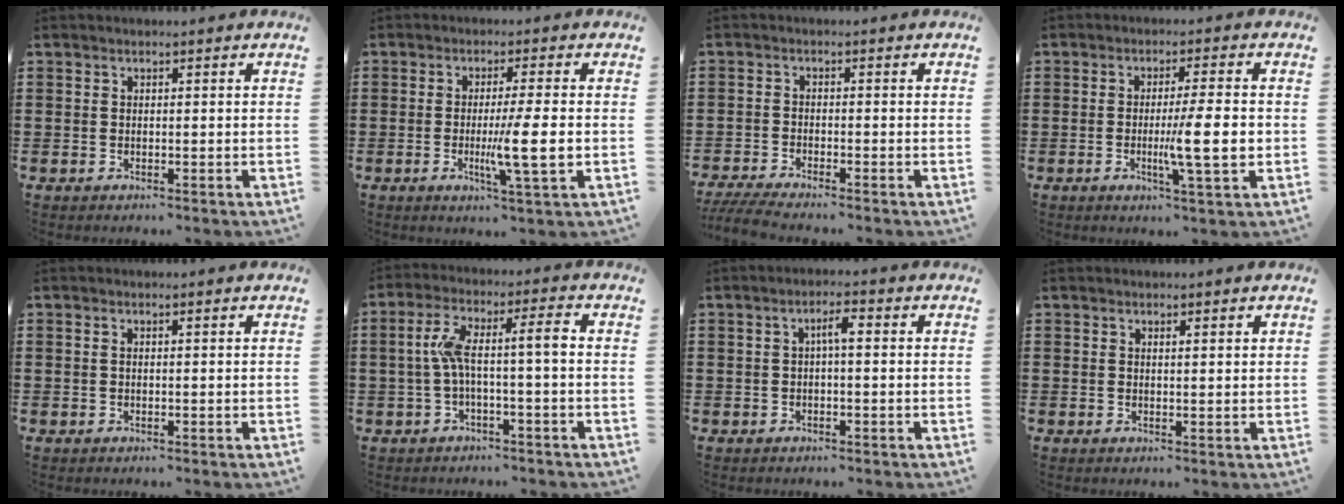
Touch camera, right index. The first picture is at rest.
{"total": 7.5, "force": [-1.2, -0.1, 7.4], "torque": [-0.131, -0.018, -0.023]}
{"total": 3.3, "force": [-3.2, -0.1, 0.8], "torque": [-0.027, -0.009, -0.068]}
{"total": 8.3, "force": [-1.2, 0.7, 8.2], "torque": [-0.135, -0.015, -0.023]}
{"total": 0.7, "force": [0.2, 0.2, 0.6], "torque": [-0.014, 0.001, 0.004]}
{"total": 7.0, "force": [-0.4, 1.0, 6.9], "torque": [-0.140, 0.004, -0.019]}
{"total": 2.7, "force": [0.0, 0.6, 2.6], "torque": [-0.051, 0.008, -0.004]}
{"total": 0.8, "force": [0.6, 0.1, 0.5], "torque": [-0.010, 0.001, 0.011]}